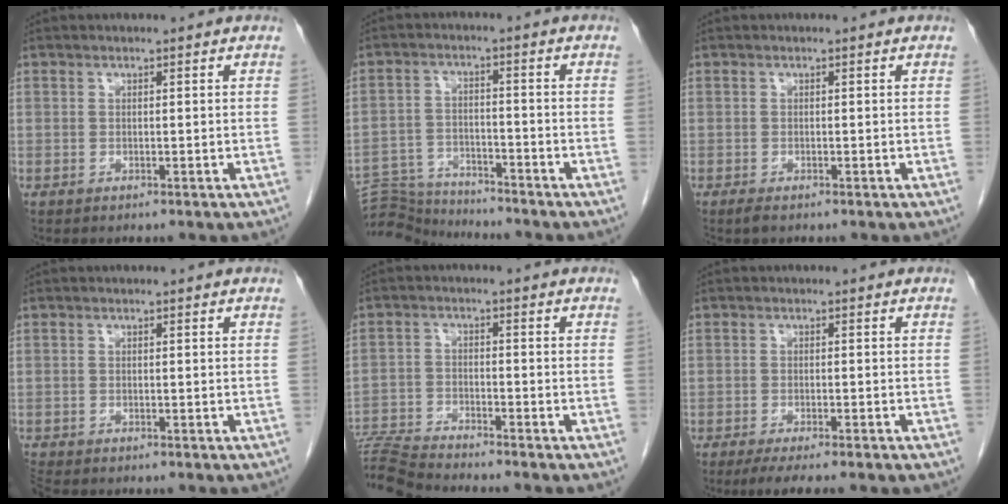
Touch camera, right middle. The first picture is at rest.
{"total": 8.7, "force": [-8.7, 0.7, 0.3], "torque": [-0.006, 0.005, -0.151]}
{"total": 0.9, "force": [-0.7, 0.2, 0.6], "torque": [-0.019, -0.004, -0.013]}
{"total": 1.3, "force": [-1.3, -0.1, 0.1], "torque": [-0.009, -0.008, -0.026]}
{"total": 8.7, "force": [-8.5, -1.1, 1.7], "torque": [-0.029, -0.007, -0.153]}
{"total": 7.3, "force": [-5.6, 1.0, 4.6], "torque": [-0.056, -0.013, -0.078]}